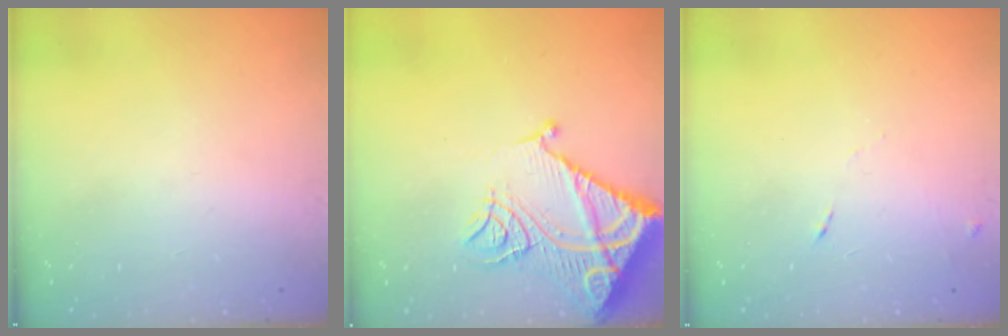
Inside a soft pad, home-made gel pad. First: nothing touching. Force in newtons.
{"total": 16.1, "press": 16.0, "slide": 1.8}
{"total": 4.7, "press": 4.7, "slide": 0.6}